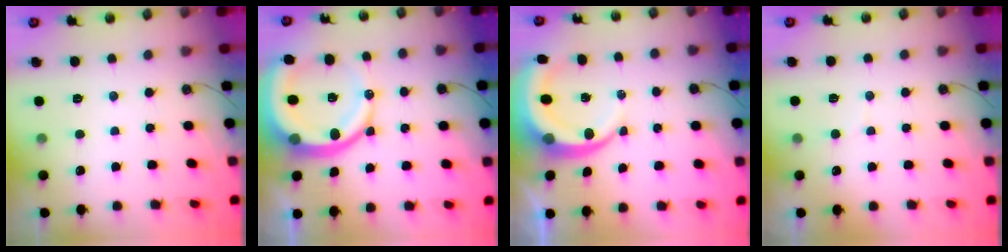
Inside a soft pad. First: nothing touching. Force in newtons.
{"total": 16.5, "press": 16.3, "slide": 2.1}
{"total": 8.9, "press": 8.8, "slide": 1.0}
{"total": 3.8, "press": 3.8, "slide": 0.4}